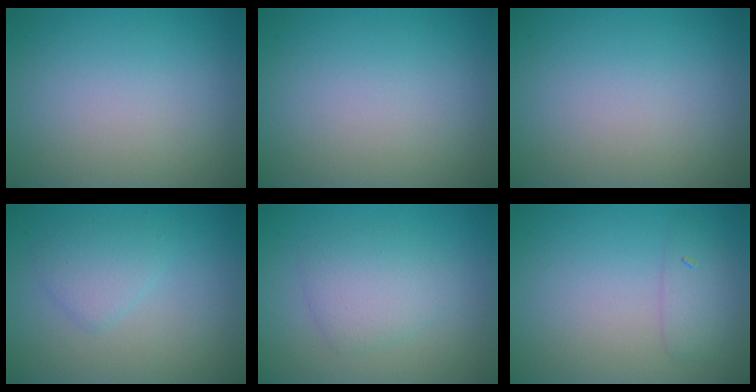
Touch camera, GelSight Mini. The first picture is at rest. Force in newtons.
{"total": 0.0}
{"total": 0.0}
{"total": 2.0, "press": 2.0, "slide": 0.1}
{"total": 2.9, "press": 2.9, "slide": 0.1}
{"total": 1.8, "press": 1.8, "slide": 0.1}